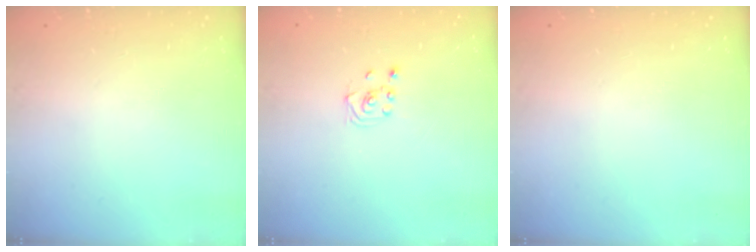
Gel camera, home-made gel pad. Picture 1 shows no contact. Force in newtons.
{"total": 1.9, "press": 1.7, "slide": 0.8}
{"total": 0.0}